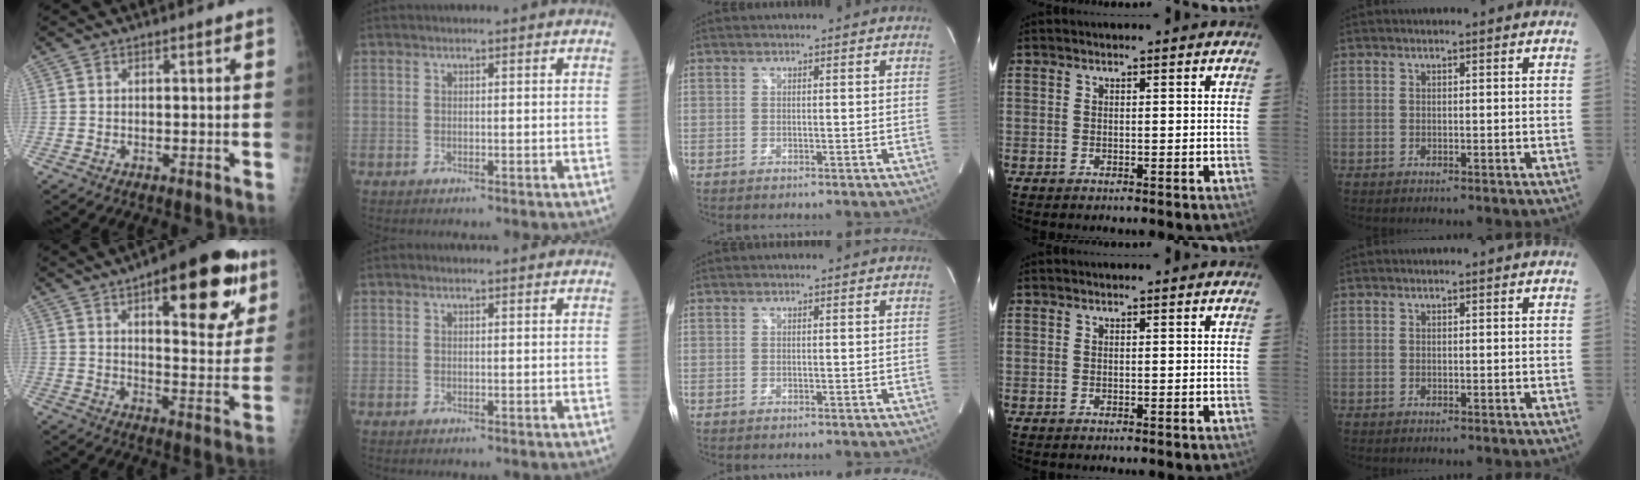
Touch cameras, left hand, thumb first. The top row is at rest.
{"thumb": {"total": 22.6, "force": [11.1, 8.5, 17.8], "torque": [-0.204, -0.032, 0.153]}, "index": {"total": 0.5, "force": [0.3, 0.2, 0.3], "torque": [-0.014, 0.000, 0.002]}}